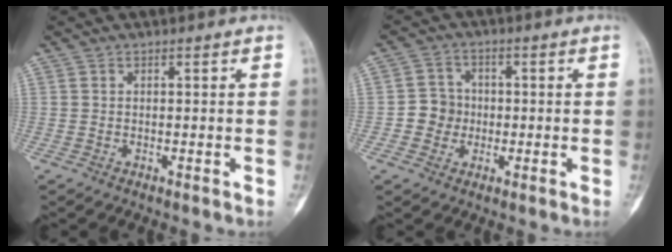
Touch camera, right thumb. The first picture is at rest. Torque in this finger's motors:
{"motor_torque": [0.63, 0.48, 0.14, -0.23, 0.07]}